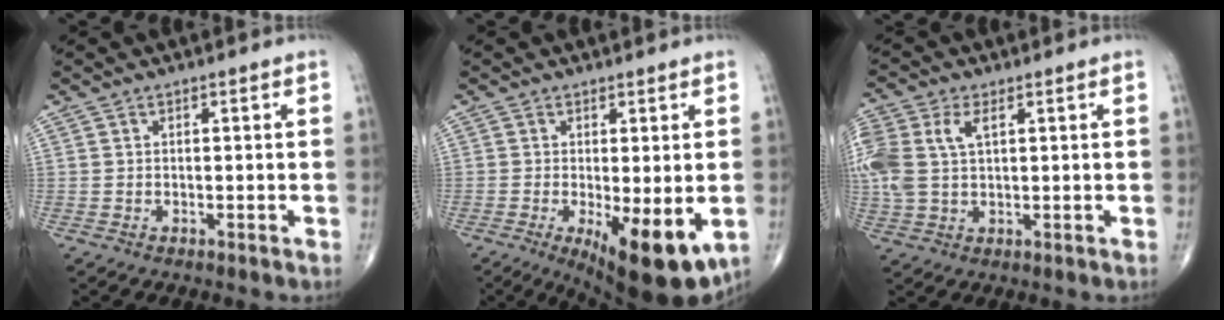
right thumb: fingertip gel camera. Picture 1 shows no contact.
{"total": 12.6, "force": [-3.6, 4.4, 11.3], "torque": [-0.158, -0.026, -0.041]}
{"total": 11.6, "force": [3.0, 6.7, 9.0], "torque": [-0.241, 0.015, 0.063]}